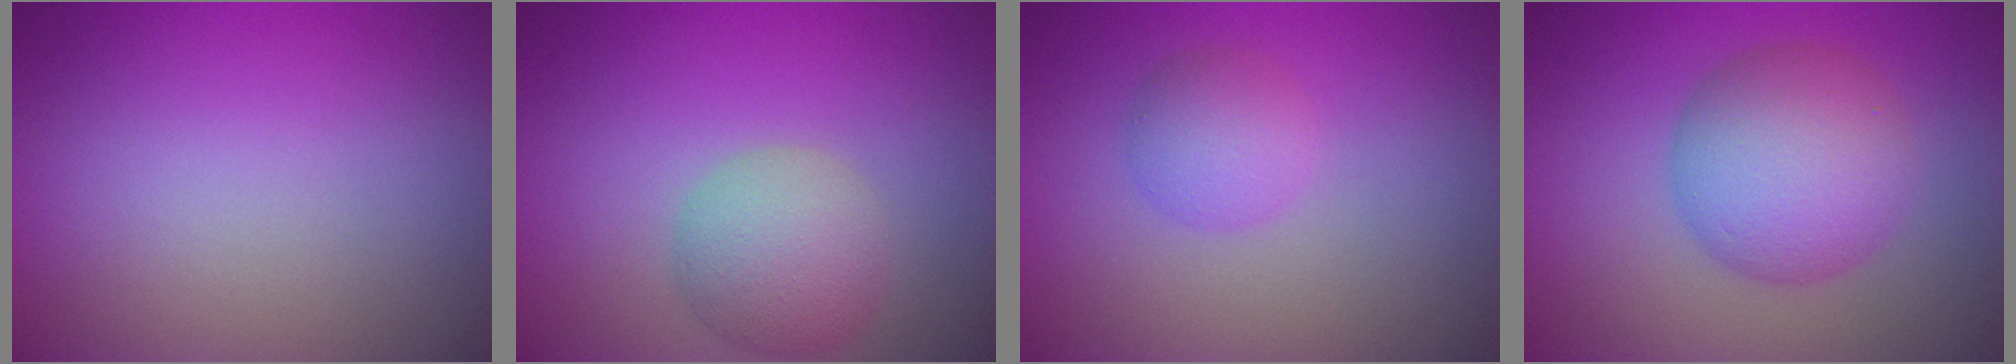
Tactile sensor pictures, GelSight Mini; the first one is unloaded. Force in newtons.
{"total": 4.3, "press": 4.3, "slide": 0.4}
{"total": 2.5, "press": 2.5, "slide": 0.1}
{"total": 7.0, "press": 7.0, "slide": 0.1}